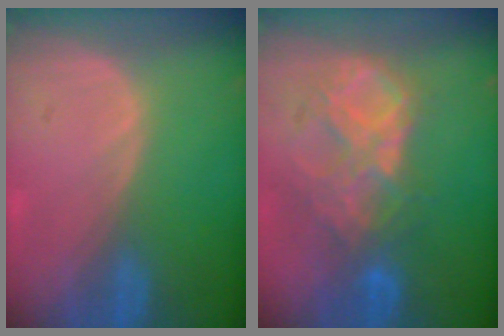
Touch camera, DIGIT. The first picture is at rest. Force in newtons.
{"total": 9.2, "press": 7.9, "slide": 4.8}